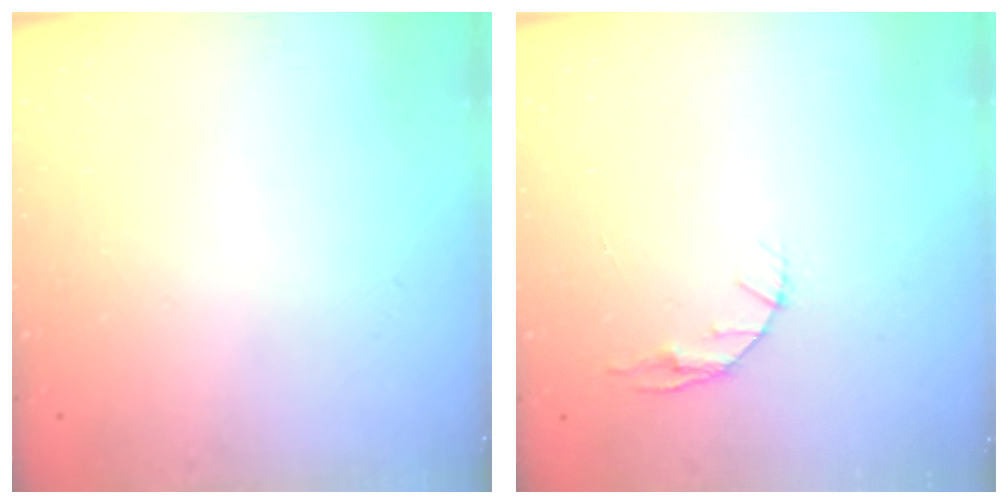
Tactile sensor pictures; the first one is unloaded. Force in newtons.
{"total": 5.0, "press": 4.9, "slide": 0.6}